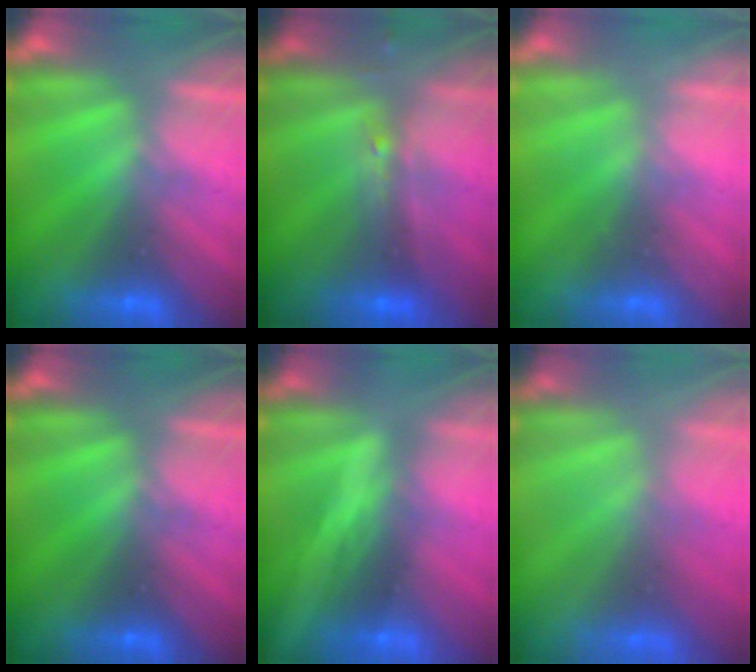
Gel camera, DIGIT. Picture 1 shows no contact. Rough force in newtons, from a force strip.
{"total": 2.4}
{"total": 2.3}
{"total": 0.0}
{"total": 1.9}
{"total": 6.3}